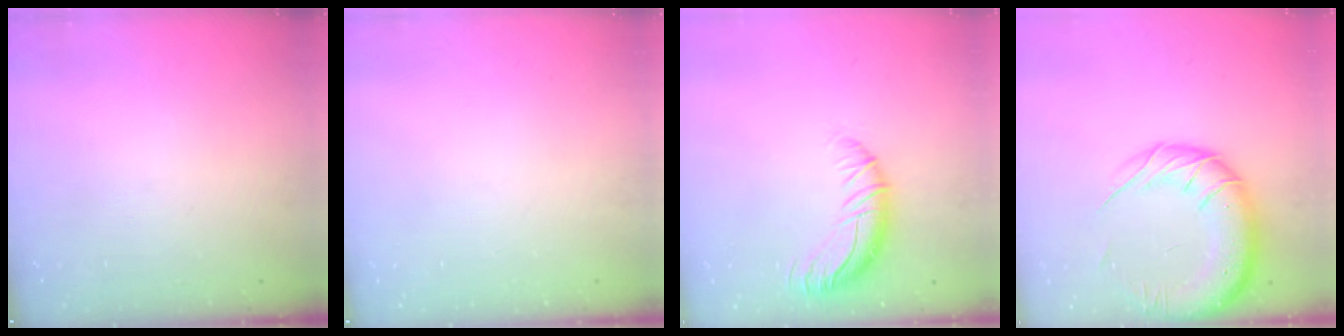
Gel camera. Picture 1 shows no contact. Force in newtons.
{"total": 0.0}
{"total": 12.2, "press": 12.1, "slide": 1.2}
{"total": 18.2, "press": 17.7, "slide": 4.5}